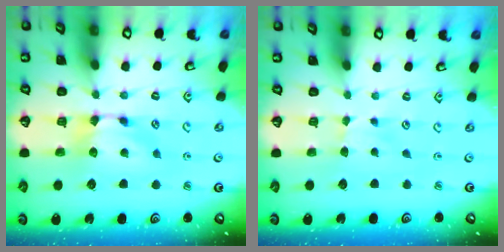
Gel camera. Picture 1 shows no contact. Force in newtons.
{"total": 2.3, "press": 2.2, "slide": 0.5}